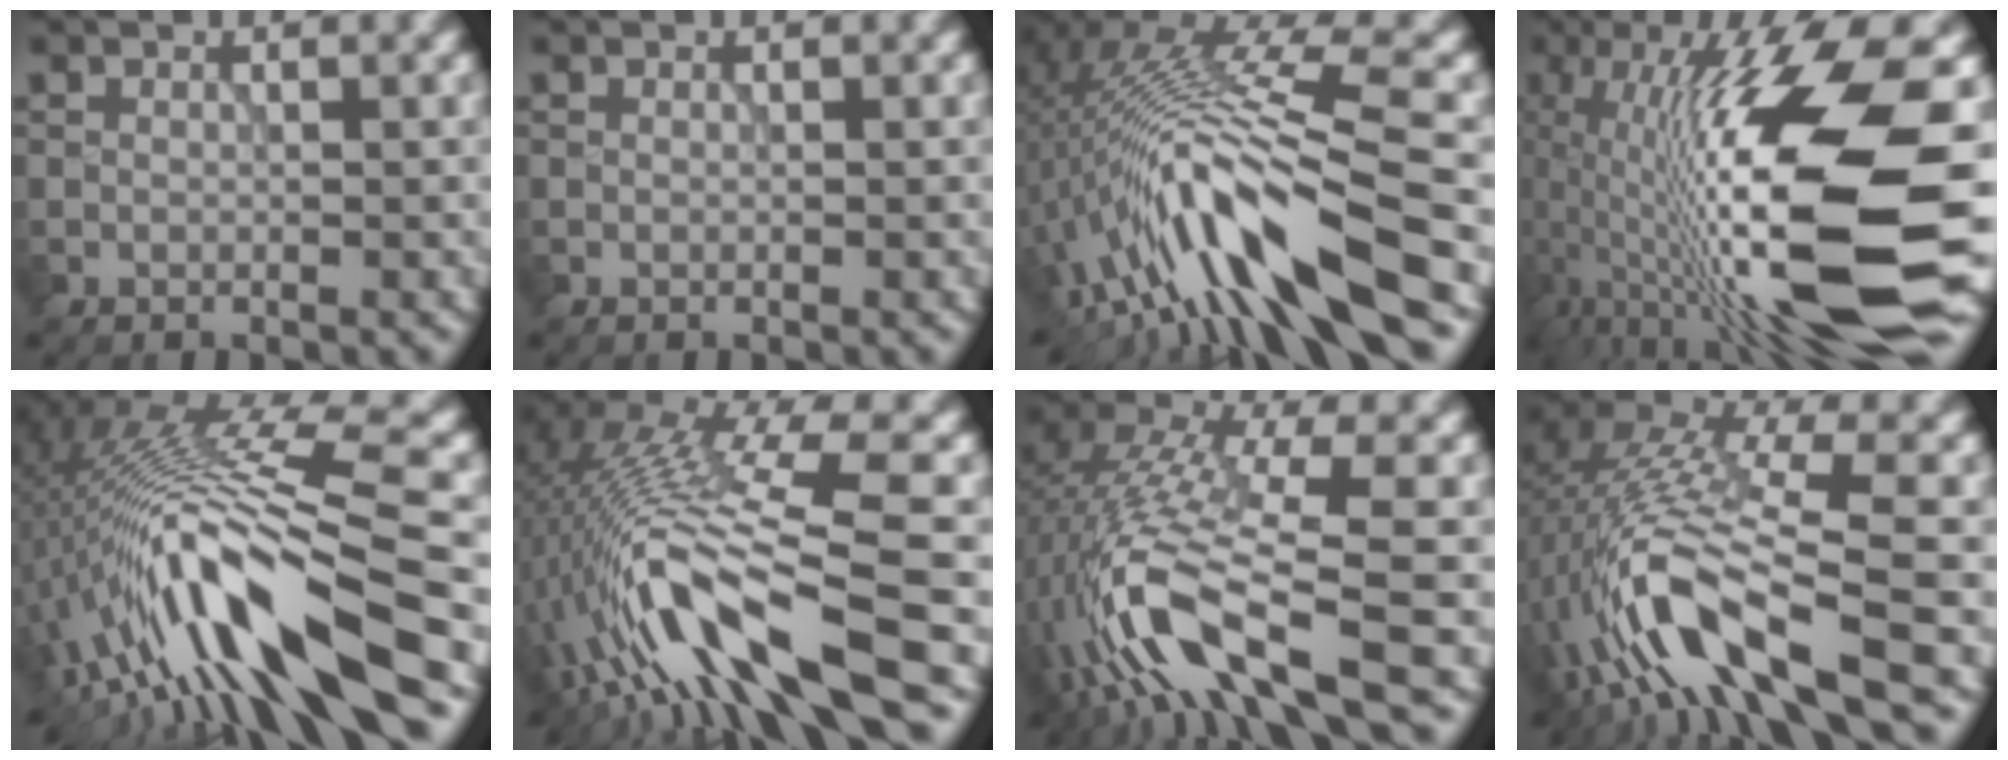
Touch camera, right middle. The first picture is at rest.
{"total": 0.0}
{"total": 12.5, "force": [-3.7, 2.5, 11.6], "torque": [-0.201, 0.018, -0.056]}
{"total": 16.6, "force": [-0.6, 4.1, 16.1], "torque": [-0.291, 0.009, -0.006]}
{"total": 13.9, "force": [-3.9, 2.6, 13.1], "torque": [-0.217, 0.021, -0.054]}
{"total": 12.9, "force": [-4.0, 3.4, 11.8], "torque": [-0.216, 0.007, -0.063]}
{"total": 11.1, "force": [-3.7, 3.1, 10.0], "torque": [-0.201, 0.010, -0.070]}
{"total": 11.1, "force": [-3.8, 3.0, 9.9], "torque": [-0.197, 0.014, -0.070]}